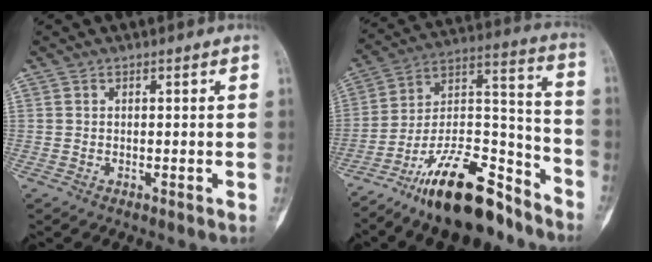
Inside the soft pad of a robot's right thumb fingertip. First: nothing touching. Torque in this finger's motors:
{"motor_torque": [2.78, 0.77, 1.16, -1.61, 0.28]}